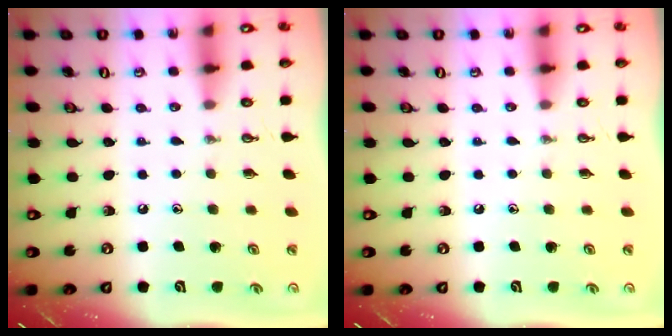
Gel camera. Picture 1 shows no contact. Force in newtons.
{"total": 0.0}